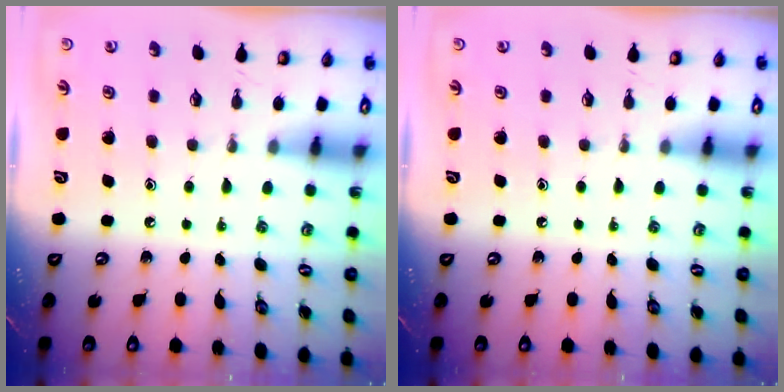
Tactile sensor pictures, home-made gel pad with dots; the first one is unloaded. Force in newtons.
{"total": 0.0}